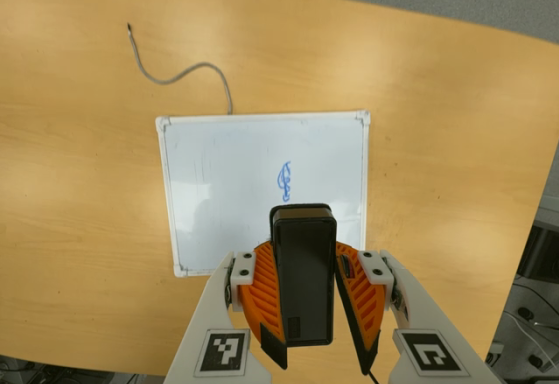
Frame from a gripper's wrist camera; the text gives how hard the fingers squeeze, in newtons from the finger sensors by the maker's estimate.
{"total": 9.1, "left": 9.3, "right": 8.9}